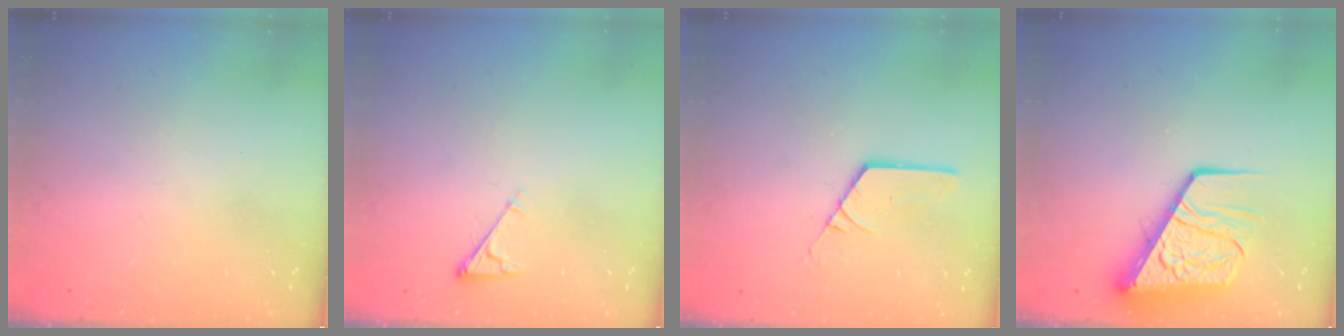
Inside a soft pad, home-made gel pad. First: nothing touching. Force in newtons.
{"total": 2.8, "press": 2.7, "slide": 0.4}
{"total": 2.6, "press": 2.6, "slide": 0.2}
{"total": 13.0, "press": 12.9, "slide": 1.7}